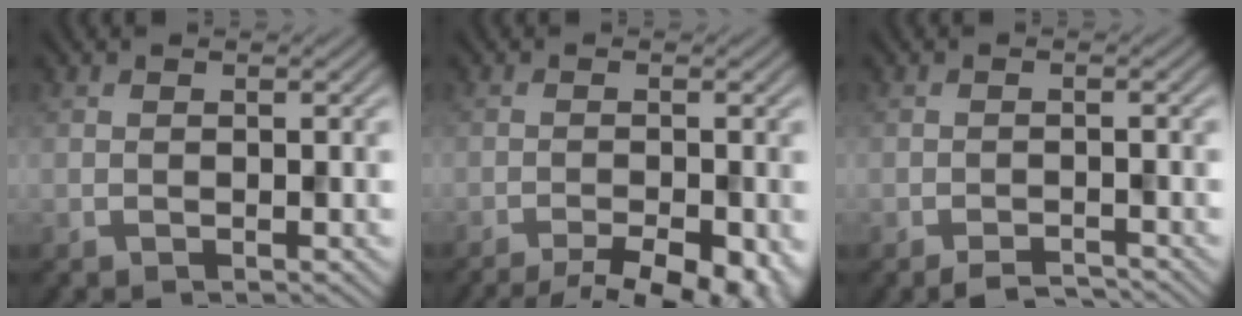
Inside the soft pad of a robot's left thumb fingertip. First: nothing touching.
{"total": 8.3, "force": [-6.2, 2.2, 5.1], "torque": [-0.071, -0.016, -0.076]}
{"total": 2.2, "force": [-1.9, 0.3, 0.9], "torque": [-0.014, 0.001, -0.034]}